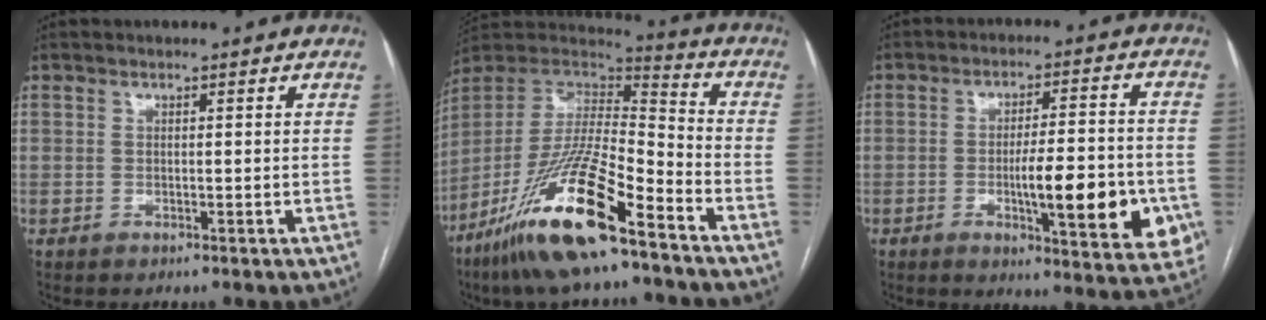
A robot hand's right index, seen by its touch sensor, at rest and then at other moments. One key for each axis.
{"total": 20.4, "fx": -12.8, "fy": 3.1, "fz": 15.5, "tx": -0.319, "ty": -0.033, "tz": -0.240}
{"total": 15.5, "fx": -3.8, "fy": 3.1, "fz": 14.6, "tx": -0.178, "ty": 0.001, "tz": -0.045}